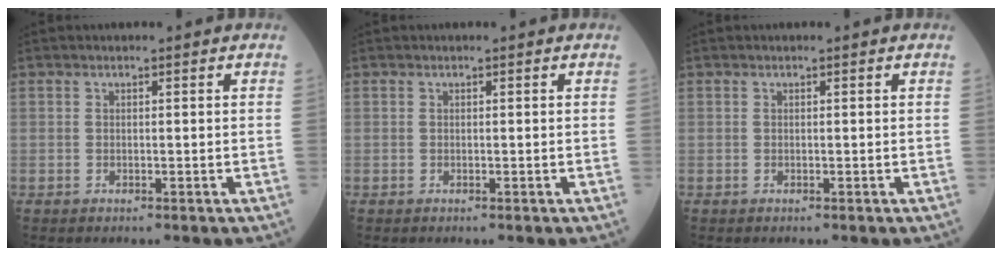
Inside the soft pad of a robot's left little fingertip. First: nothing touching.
{"total": 0.0}
{"total": 0.0}